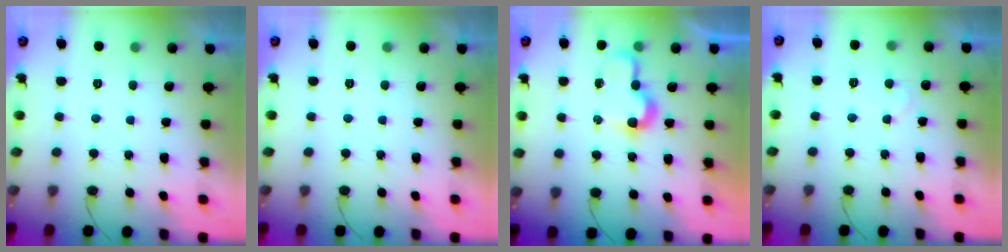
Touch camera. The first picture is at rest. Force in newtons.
{"total": 1.7, "press": 1.7, "slide": 0.0}
{"total": 7.6, "press": 7.6, "slide": 0.5}
{"total": 5.1, "press": 5.1, "slide": 0.3}